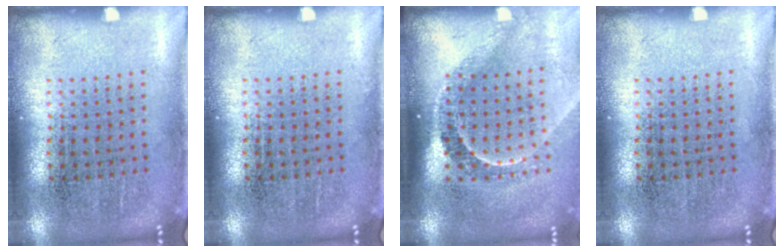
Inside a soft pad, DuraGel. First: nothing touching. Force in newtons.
{"total": 0.0}
{"total": 2.2, "press": 1.5, "slide": 1.5}
{"total": 0.0}